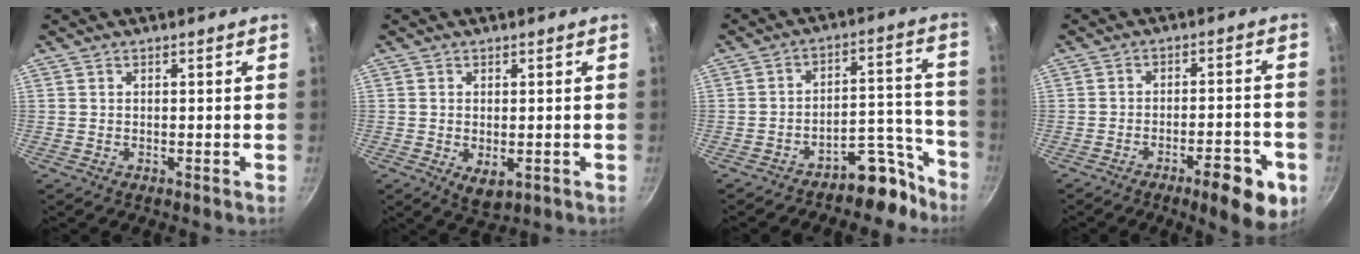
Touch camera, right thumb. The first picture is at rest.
{"total": 3.6, "force": [-0.8, 1.9, 2.9], "torque": [-0.050, -0.010, -0.003]}
{"total": 8.3, "force": [-7.0, 3.0, 3.2], "torque": [-0.014, 0.110, -0.113]}
{"total": 10.6, "force": [-5.3, 2.9, 8.6], "torque": [-0.108, 0.025, -0.071]}